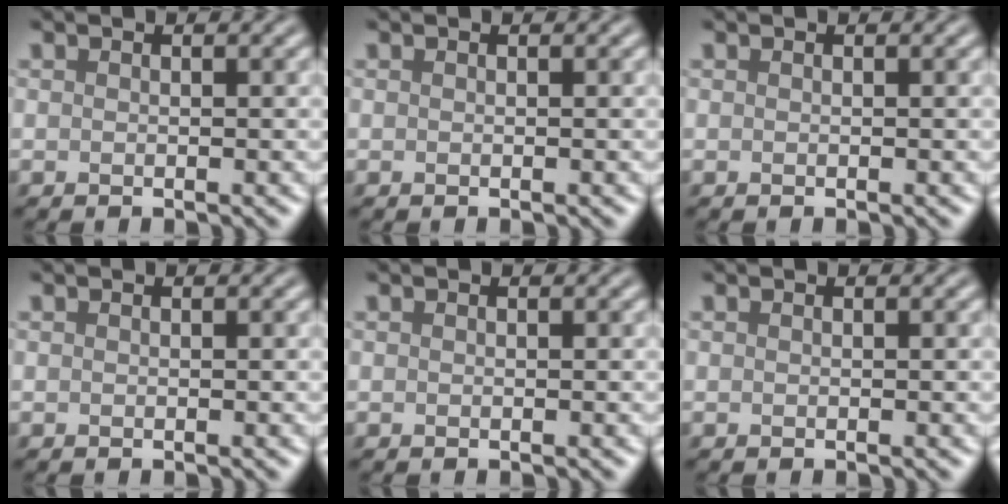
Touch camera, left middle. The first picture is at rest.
{"total": 0.0}
{"total": 0.0}
{"total": 0.0}
{"total": 0.0}
{"total": 0.0}